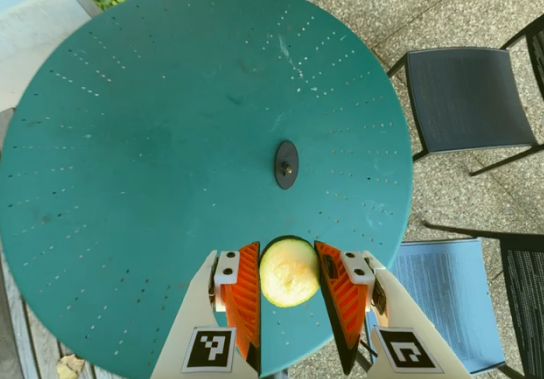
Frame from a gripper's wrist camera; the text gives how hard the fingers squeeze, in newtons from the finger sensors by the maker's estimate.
{"total": 13.3, "left": 13.9, "right": 12.7}